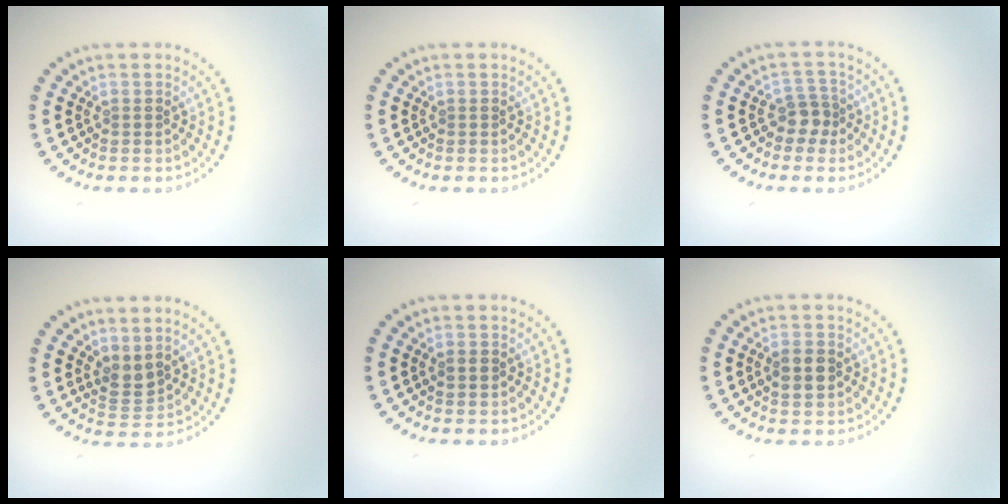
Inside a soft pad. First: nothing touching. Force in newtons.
{"total": 0.0}
{"total": 2.1, "press": 1.7, "slide": 1.2}
{"total": 2.0, "press": 1.6, "slide": 1.1}
{"total": 1.1, "press": 1.1, "slide": 0.1}
{"total": 2.9, "press": 2.9, "slide": 0.0}